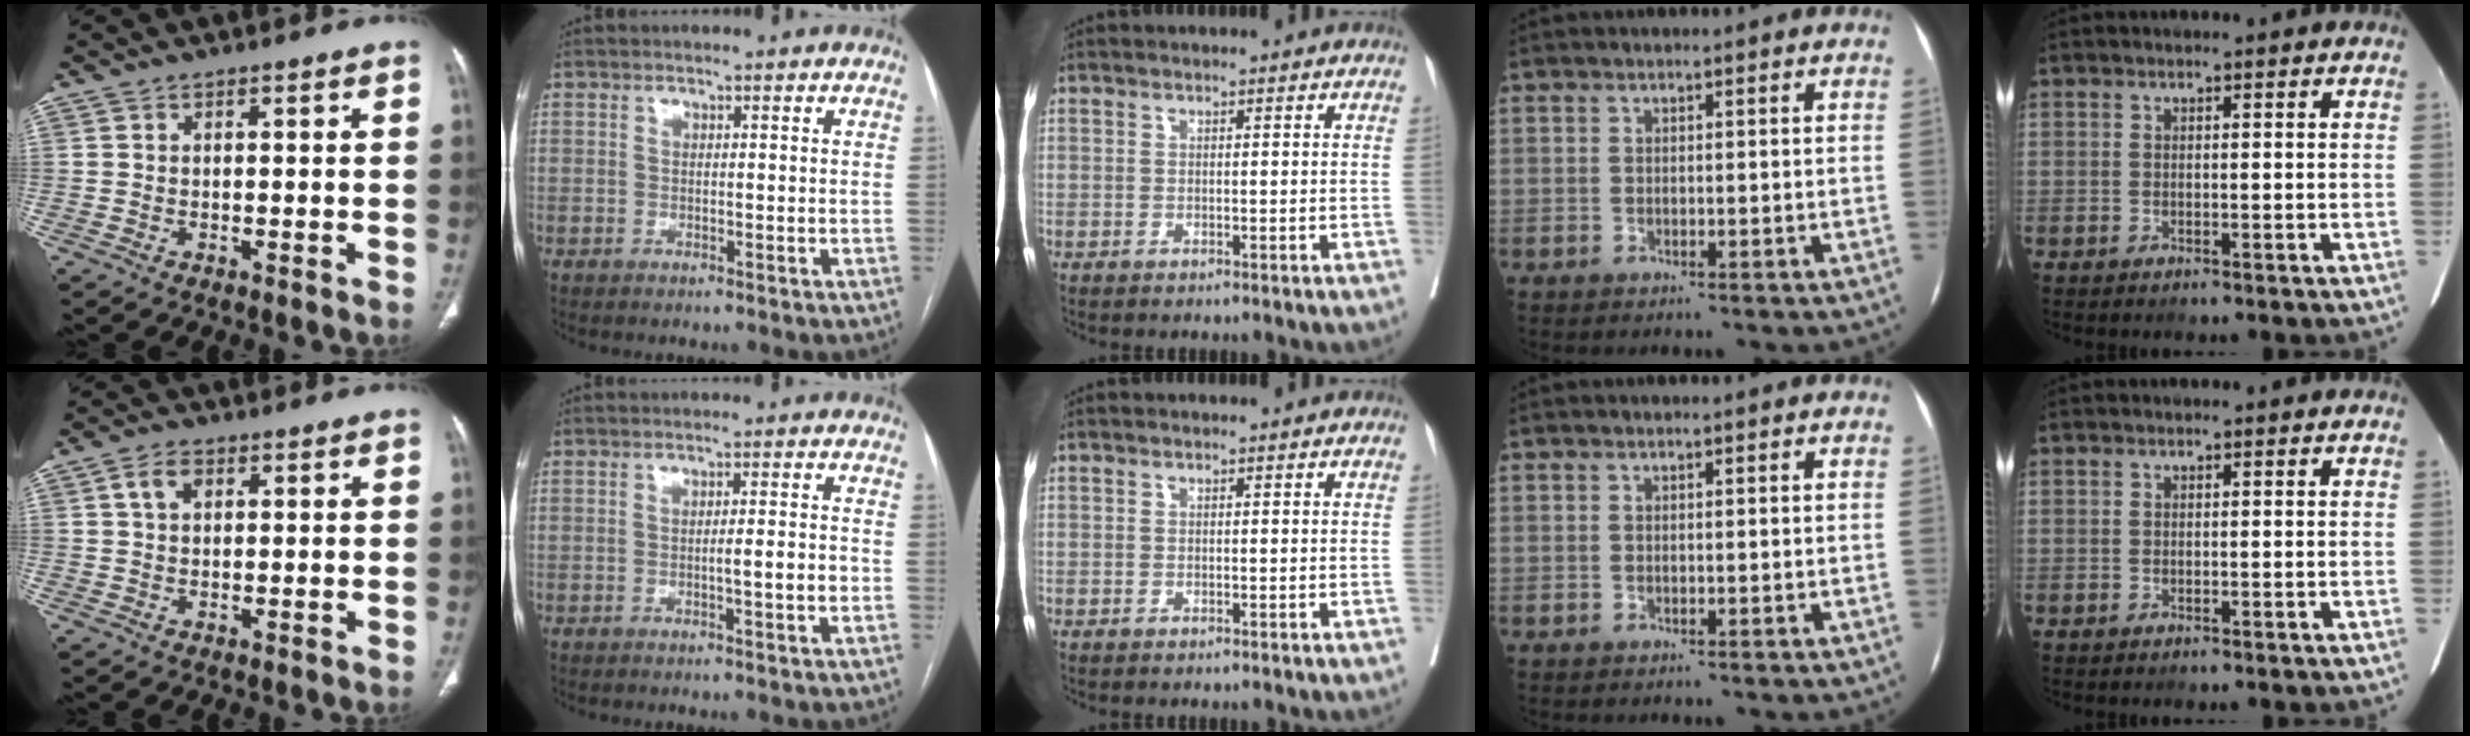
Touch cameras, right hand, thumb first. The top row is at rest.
{"thumb": {"total": 3.7, "force": [1.2, 2.5, 2.4], "torque": [-0.041, 0.006, 0.023]}, "index": {"total": 3.4, "force": [-0.9, -0.1, 3.2], "torque": [-0.049, 0.000, -0.013]}}